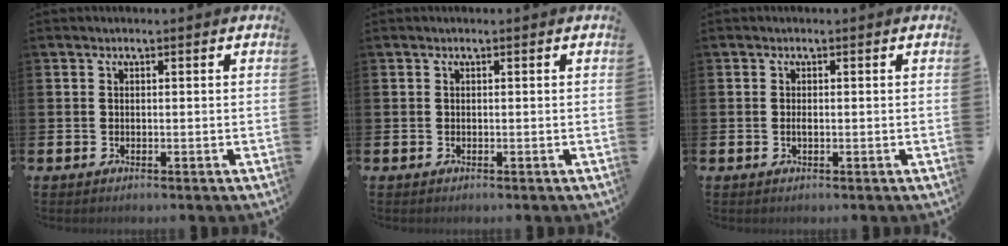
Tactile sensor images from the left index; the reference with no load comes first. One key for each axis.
{"total": 0.0}
{"total": 0.6, "fx": -0.1, "fy": 0.2, "fz": 0.6, "tx": -0.018, "ty": 0.003, "tz": -0.001}